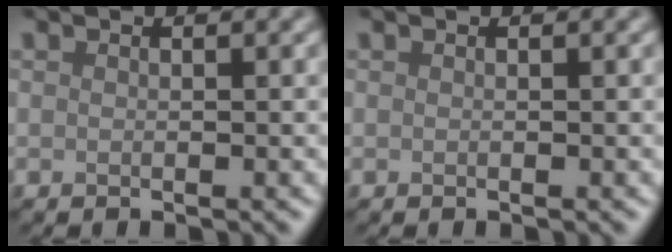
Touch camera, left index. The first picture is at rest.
{"total": 0.0}